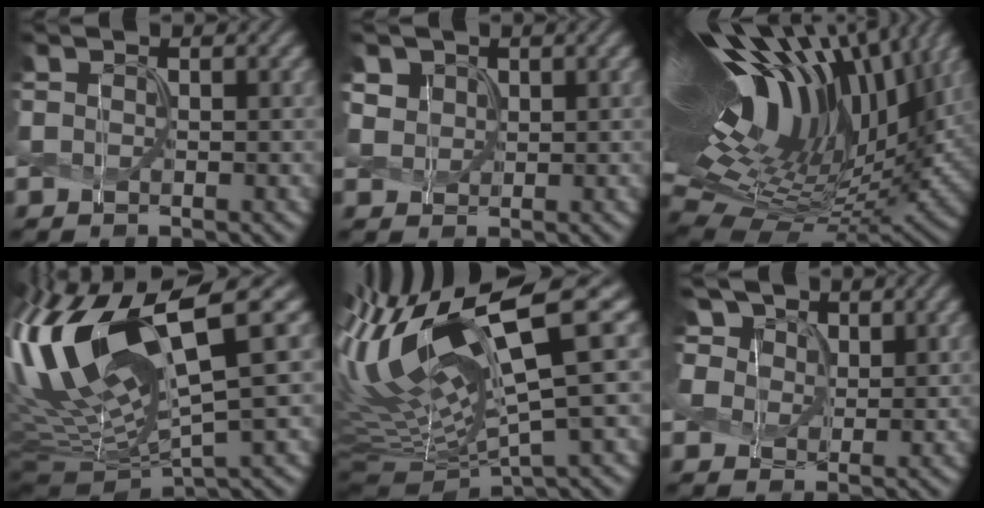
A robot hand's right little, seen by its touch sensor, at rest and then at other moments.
{"total": 2.1, "force": [1.2, 1.5, 0.7], "torque": [-0.029, -0.001, 0.031]}
{"total": 18.6, "force": [7.2, 8.5, 14.9], "torque": [-0.266, 0.054, 0.109]}
{"total": 16.0, "force": [3.5, 4.9, 14.8], "torque": [-0.314, 0.020, 0.078]}
{"total": 14.2, "force": [4.3, 3.7, 13.0], "torque": [-0.265, 0.015, 0.087]}
{"total": 7.6, "force": [4.4, 5.0, 3.6], "torque": [-0.097, 0.014, 0.065]}